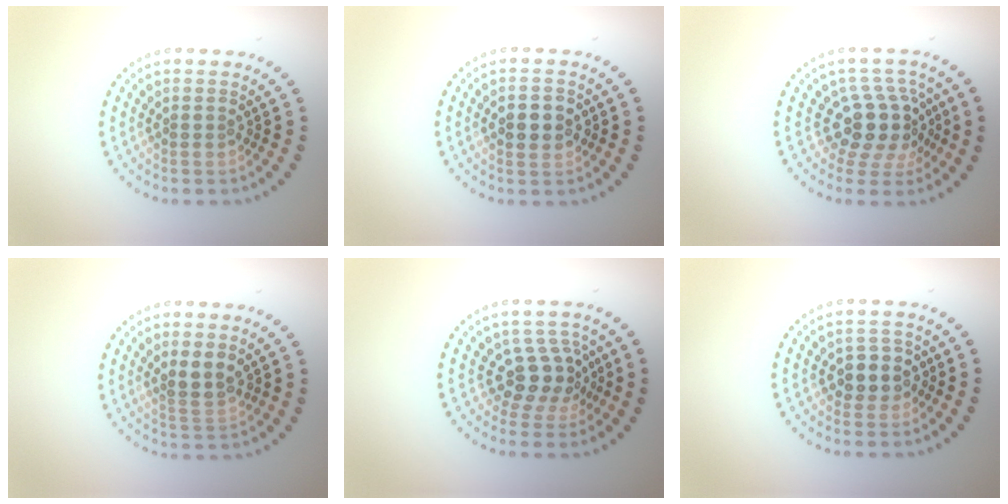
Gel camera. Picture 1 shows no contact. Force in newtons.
{"total": 2.8, "press": 2.8, "slide": 0.1}
{"total": 4.3, "press": 3.4, "slide": 2.6}
{"total": 2.6, "press": 2.4, "slide": 0.9}
{"total": 3.6, "press": 3.0, "slide": 2.0}
{"total": 2.7, "press": 2.5, "slide": 1.1}